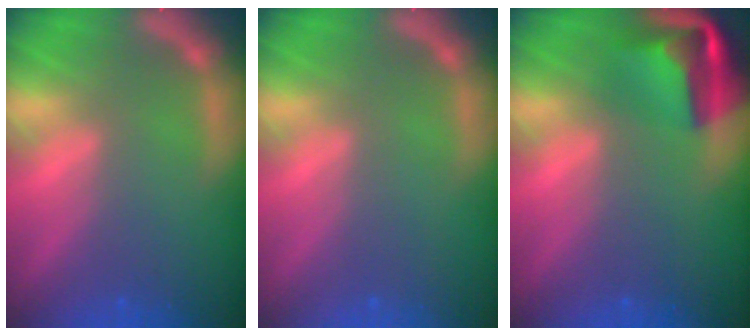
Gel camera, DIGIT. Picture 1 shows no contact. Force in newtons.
{"total": 0.0}
{"total": 6.9}